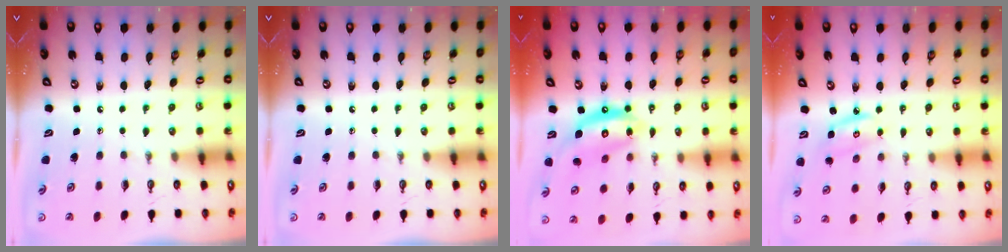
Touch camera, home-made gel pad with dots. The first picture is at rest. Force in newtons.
{"total": 0.0}
{"total": 13.5, "press": 13.4, "slide": 0.9}
{"total": 5.4, "press": 5.4, "slide": 0.4}